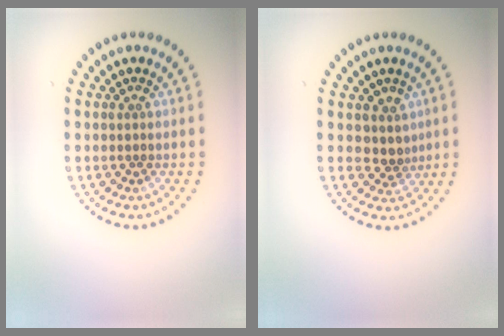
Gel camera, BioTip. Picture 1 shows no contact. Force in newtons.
{"total": 2.2, "press": 1.6, "slide": 1.5}